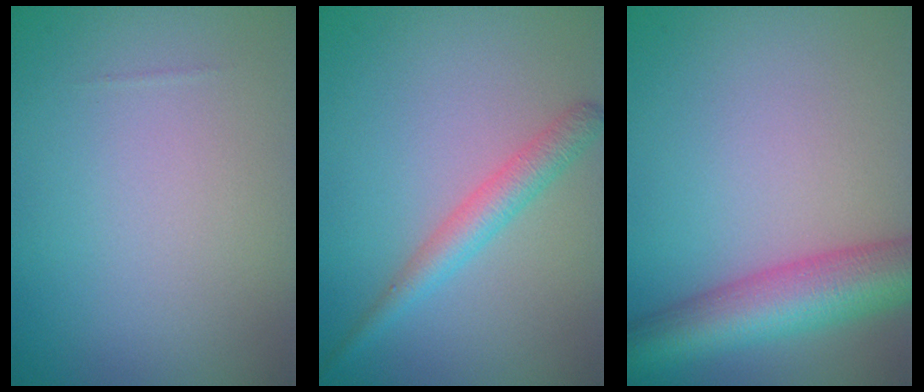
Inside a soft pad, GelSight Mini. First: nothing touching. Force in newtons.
{"total": 2.7, "press": 2.7, "slide": 0.1}
{"total": 7.7, "press": 7.7, "slide": 0.3}